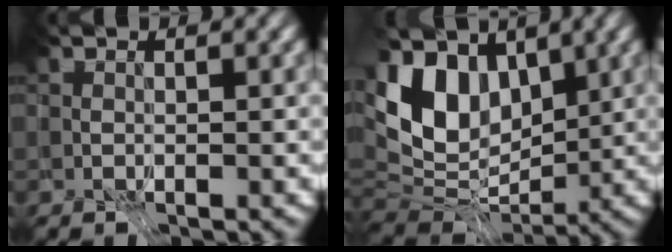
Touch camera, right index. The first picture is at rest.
{"total": 8.0, "force": [1.7, 4.6, 6.3], "torque": [-0.124, 0.008, 0.034]}